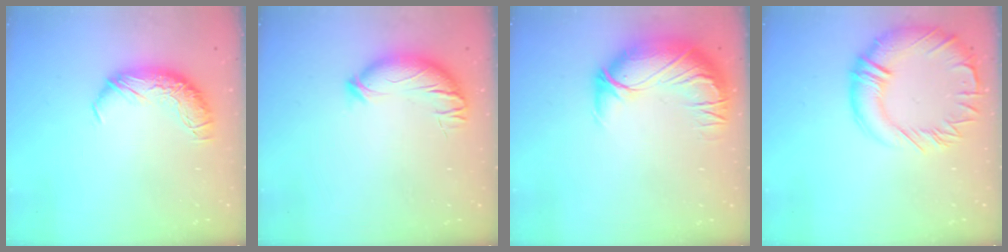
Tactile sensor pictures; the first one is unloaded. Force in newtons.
{"total": 3.0, "press": 2.6, "slide": 1.5}
{"total": 3.7, "press": 2.1, "slide": 3.0}
{"total": 7.1, "press": 6.6, "slide": 2.8}